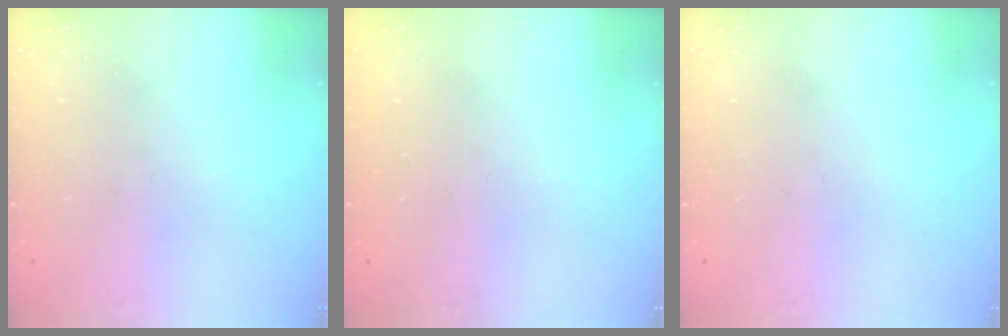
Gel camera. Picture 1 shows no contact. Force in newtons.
{"total": 1.6, "press": 1.6, "slide": 0.1}
{"total": 0.0}